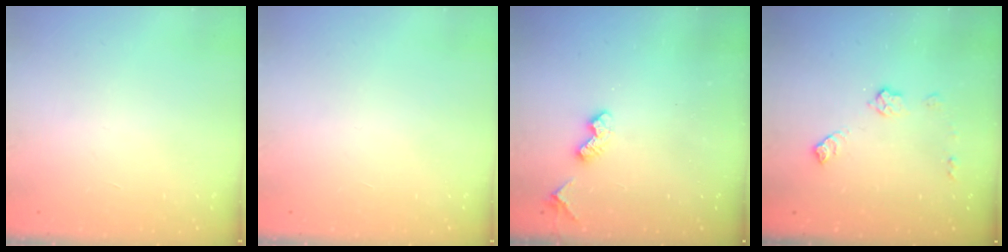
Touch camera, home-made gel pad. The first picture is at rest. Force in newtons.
{"total": 0.0}
{"total": 5.2, "press": 5.2, "slide": 0.8}
{"total": 7.7, "press": 7.7, "slide": 0.2}